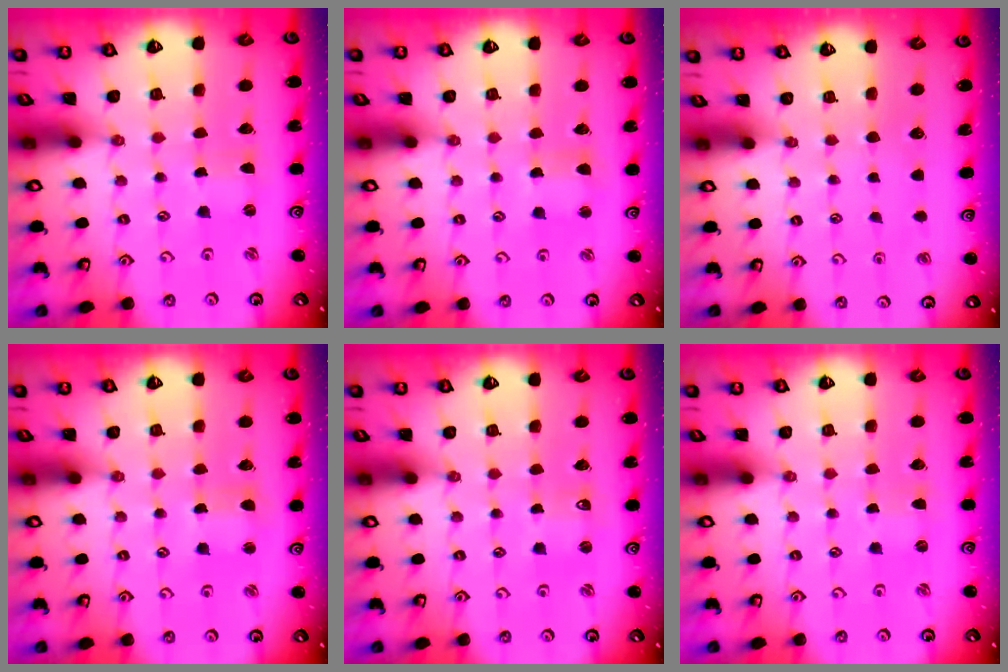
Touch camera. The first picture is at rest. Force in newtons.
{"total": 2.0, "press": 2.0, "slide": 0.3}
{"total": 0.0}
{"total": 1.4, "press": 1.3, "slide": 0.3}
{"total": 2.7, "press": 2.7, "slide": 0.3}
{"total": 0.7, "press": 0.7, "slide": 0.3}